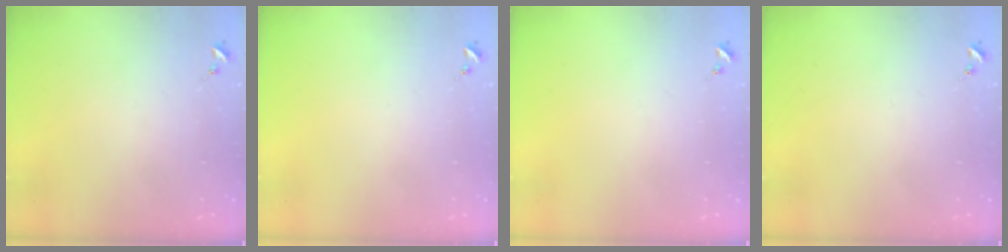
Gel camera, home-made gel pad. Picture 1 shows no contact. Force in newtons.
{"total": 0.0}
{"total": 0.0}
{"total": 0.0}